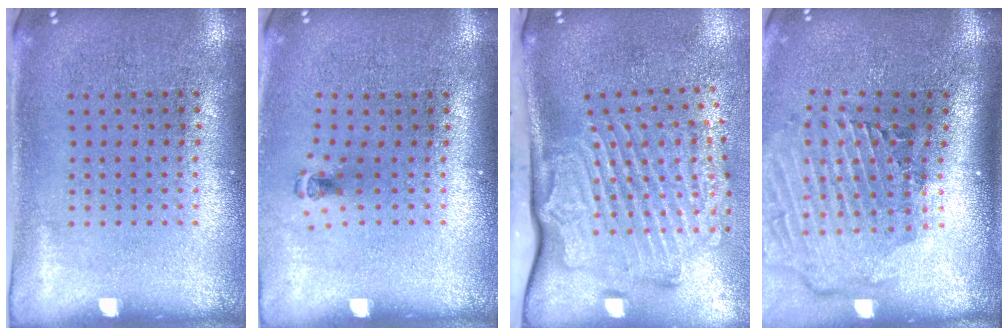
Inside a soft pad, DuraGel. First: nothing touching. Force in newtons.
{"total": 0.6, "press": 0.4, "slide": 0.5}
{"total": 3.5, "press": 2.4, "slide": 2.5}
{"total": 3.0, "press": 2.1, "slide": 2.1}